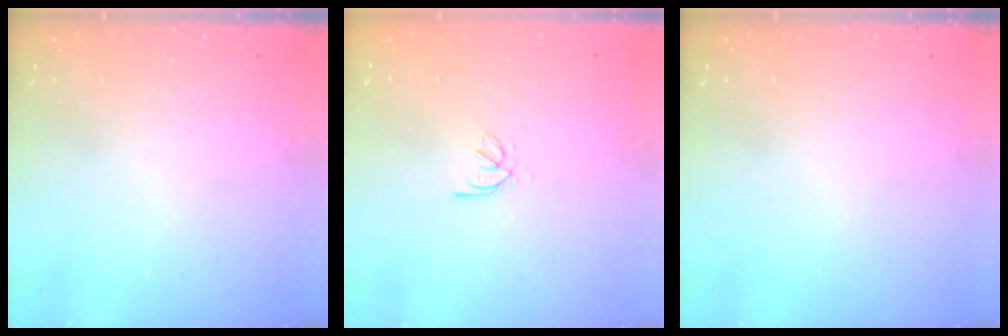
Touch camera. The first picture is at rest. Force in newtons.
{"total": 2.5, "press": 2.4, "slide": 0.5}
{"total": 0.0}